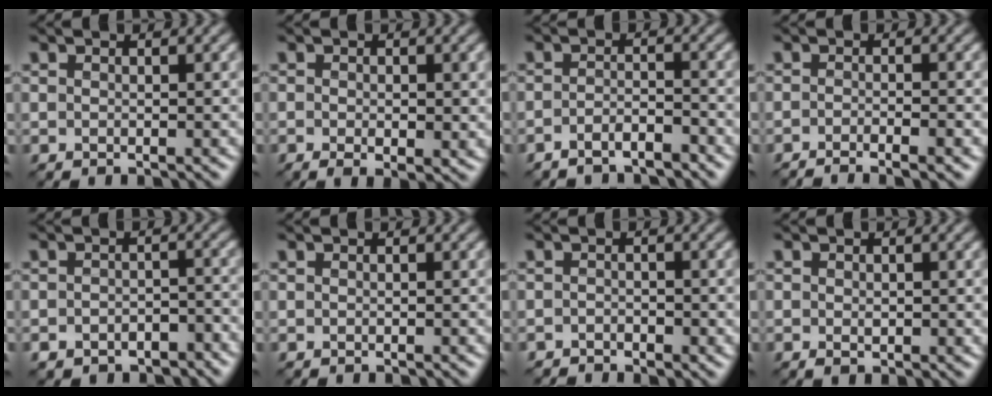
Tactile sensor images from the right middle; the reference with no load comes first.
{"total": 2.7, "force": [-0.3, 1.2, 2.3], "torque": [-0.036, -0.005, -0.002]}
{"total": 2.0, "force": [-1.9, 0.2, 0.8], "torque": [-0.016, 0.003, -0.038]}
{"total": 3.3, "force": [-2.2, 0.4, 2.4], "torque": [-0.038, 0.000, -0.031]}
{"total": 3.1, "force": [-2.5, 1.6, 1.1], "torque": [-0.014, 0.000, -0.042]}
{"total": 0.0}
{"total": 0.9, "force": [-0.9, 0.3, 0.1], "torque": [-0.002, 0.003, -0.017]}
{"total": 1.0, "force": [-0.1, 0.7, 0.7], "torque": [-0.012, 0.003, -0.001]}